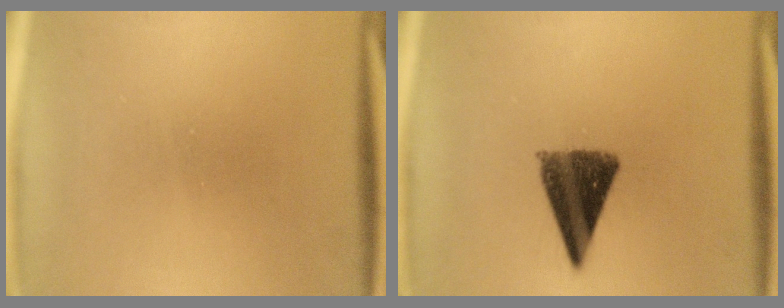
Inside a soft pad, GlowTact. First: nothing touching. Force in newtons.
{"total": 10.1}